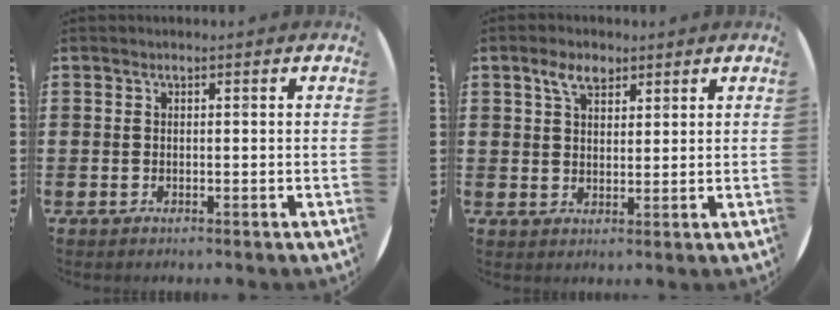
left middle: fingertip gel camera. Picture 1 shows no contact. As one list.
[{"total": 3.9, "force": [2.8, 2.0, 2.0], "torque": [-0.037, 0.005, 0.049]}]